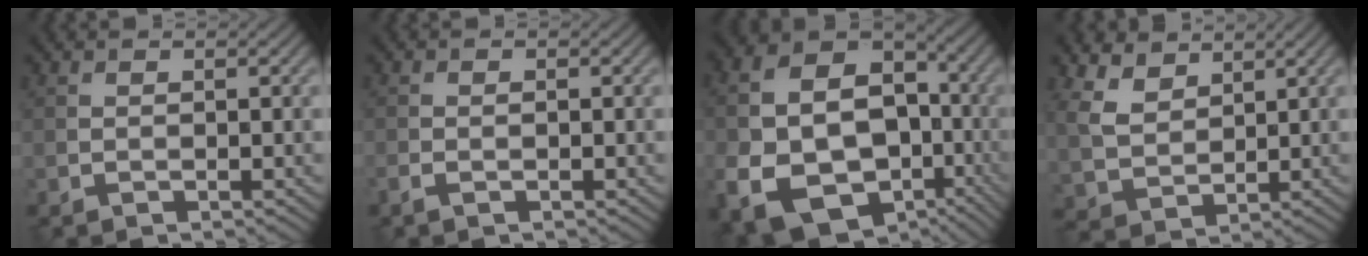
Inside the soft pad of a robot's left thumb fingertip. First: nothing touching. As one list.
[{"total": 1.3, "force": [-0.6, 0.5, 1.0], "torque": [-0.023, 0.000, -0.014]}, {"total": 18.4, "force": [-6.1, 13.9, 10.3], "torque": [-0.221, -0.044, -0.087]}, {"total": 5.8, "force": [3.8, 3.2, 2.9], "torque": [-0.083, -0.004, 0.081]}]